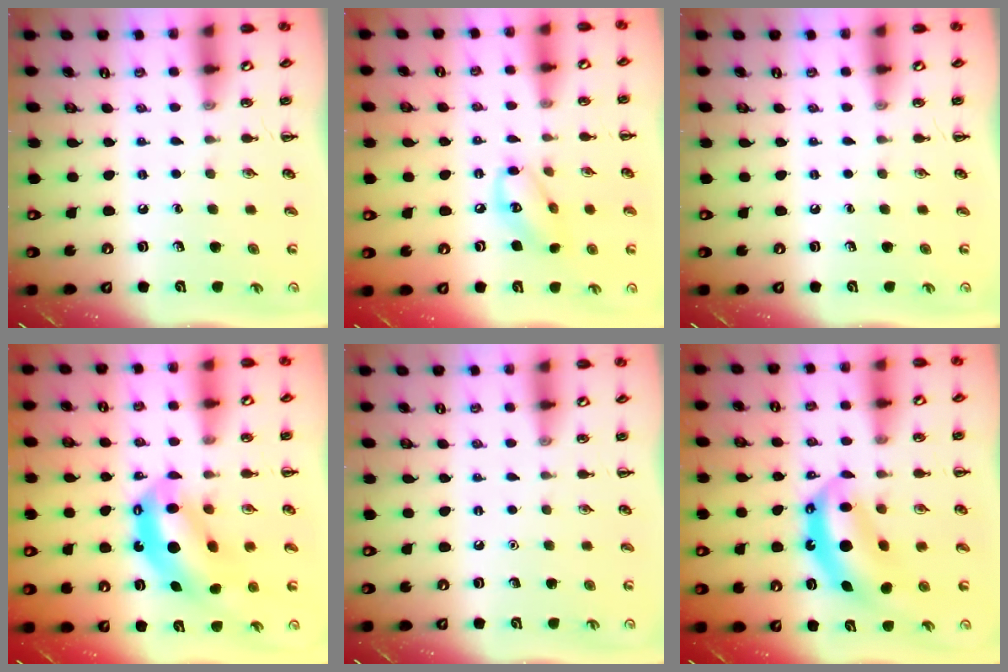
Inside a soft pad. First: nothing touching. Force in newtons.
{"total": 9.5, "press": 9.4, "slide": 1.3}
{"total": 0.0}
{"total": 12.6, "press": 12.2, "slide": 3.3}
{"total": 1.6, "press": 1.6, "slide": 0.1}
{"total": 9.4, "press": 9.2, "slide": 1.8}